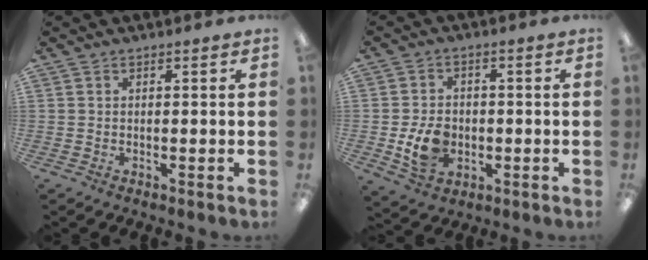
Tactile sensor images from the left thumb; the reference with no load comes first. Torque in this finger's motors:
{"motor_torque": [-0.16, 0.27, 0.19, -0.12, 0.04]}